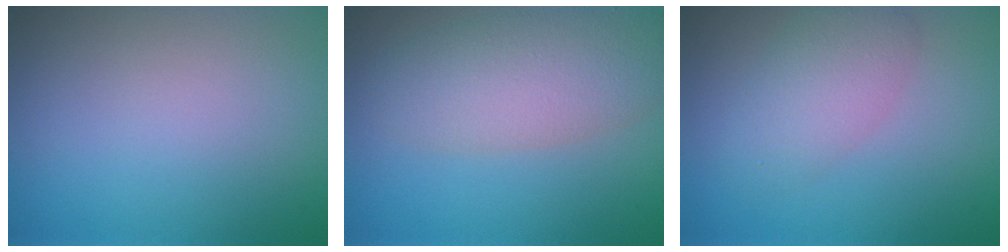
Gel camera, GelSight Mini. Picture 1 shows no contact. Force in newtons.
{"total": 5.5, "press": 5.5, "slide": 0.3}
{"total": 4.6, "press": 4.6, "slide": 0.1}